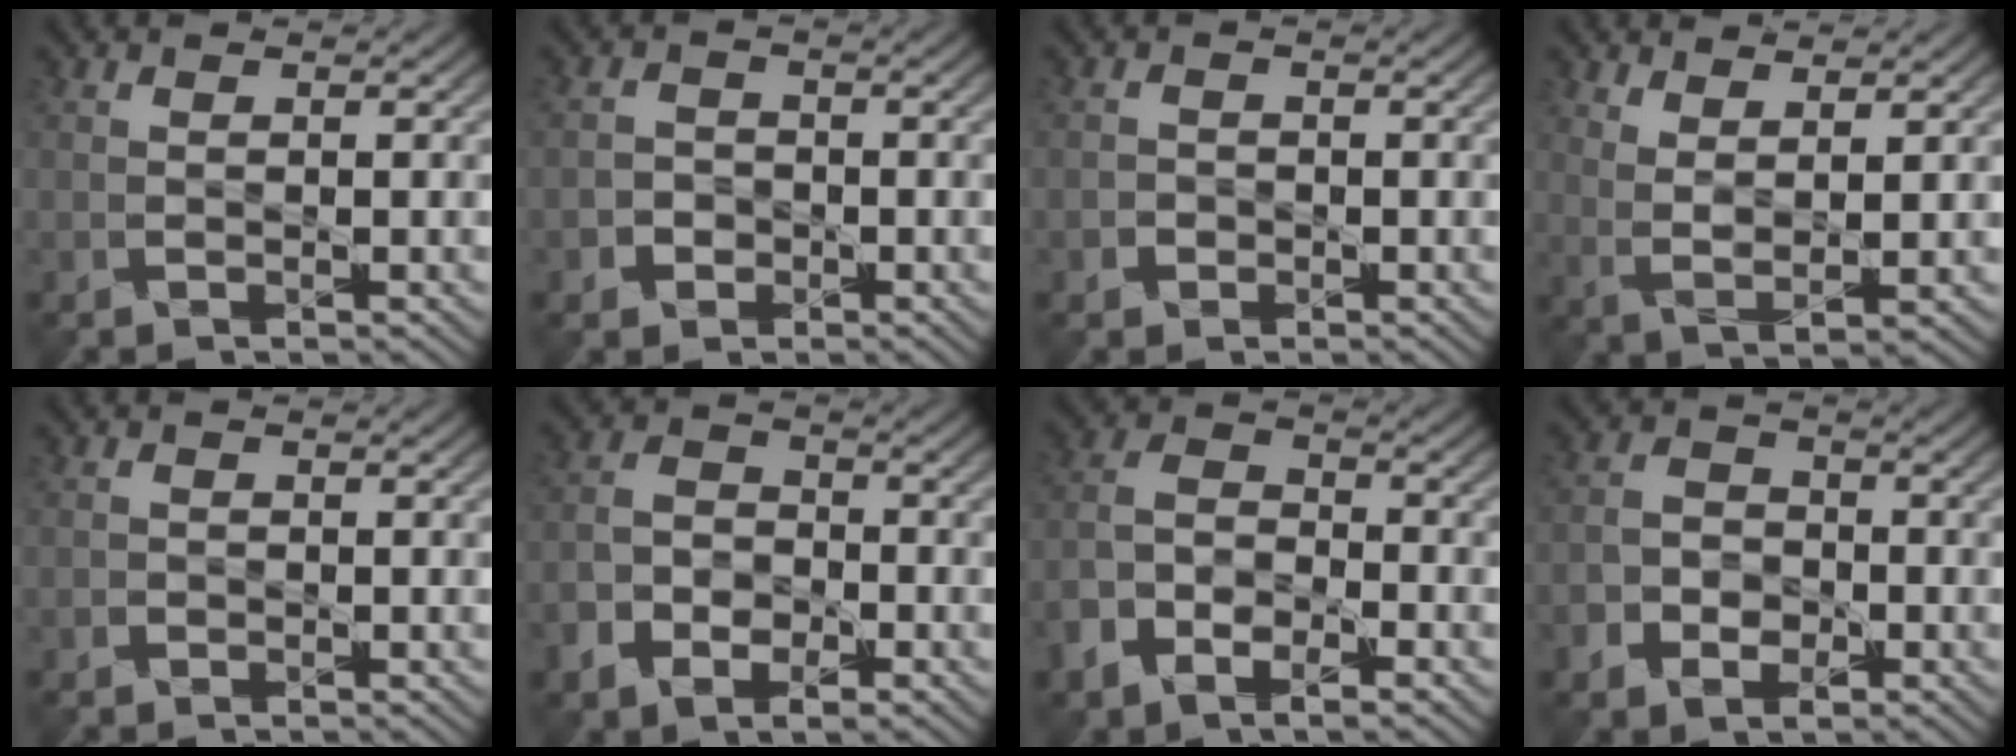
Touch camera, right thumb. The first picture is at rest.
{"total": 2.3, "force": [-1.1, 1.9, 0.6], "torque": [-0.001, 0.000, -0.026]}
{"total": 1.4, "force": [-0.7, 1.1, 0.3], "torque": [0.000, -0.001, -0.015]}
{"total": 4.1, "force": [3.0, 0.9, 2.7], "torque": [-0.055, -0.014, 0.063]}
{"total": 0.8, "force": [-0.4, 0.7, 0.2], "torque": [-0.002, -0.004, -0.010]}
{"total": 6.7, "force": [-3.6, 4.4, 3.5], "torque": [-0.079, -0.010, -0.076]}
{"total": 7.7, "force": [-4.7, 4.1, 4.5], "torque": [-0.102, -0.013, -0.098]}
{"total": 4.8, "force": [-2.3, 3.6, 2.1], "torque": [-0.034, -0.007, -0.055]}